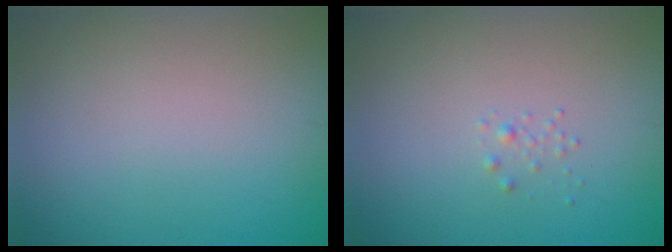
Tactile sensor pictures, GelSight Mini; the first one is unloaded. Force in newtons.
{"total": 0.6, "press": 0.6, "slide": 0.0}